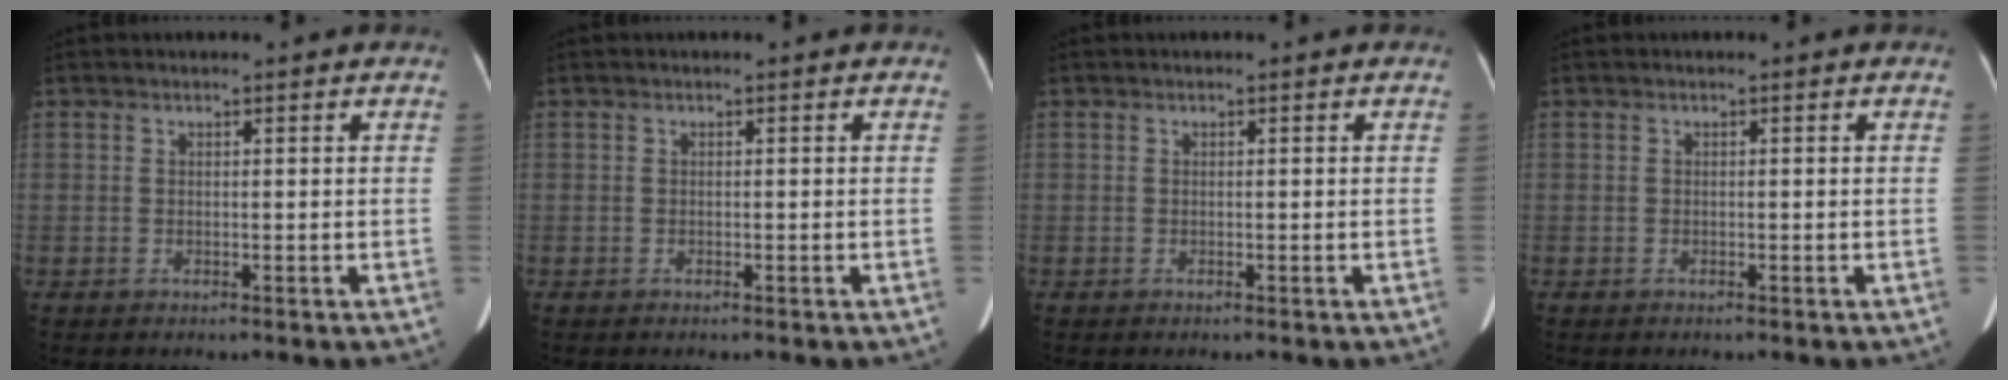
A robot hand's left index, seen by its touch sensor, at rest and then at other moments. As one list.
[{"total": 0.0}, {"total": 0.0}, {"total": 0.0}]